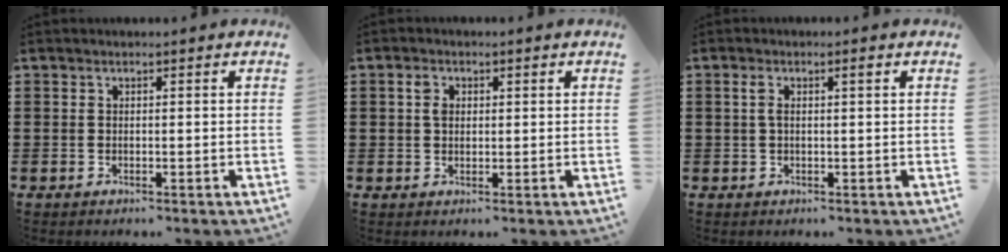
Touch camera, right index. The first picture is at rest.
{"total": 2.3, "force": [0.5, 1.6, 1.6], "torque": [-0.035, 0.008, 0.009]}
{"total": 2.1, "force": [0.5, 0.5, 2.0], "torque": [-0.039, 0.002, 0.006]}